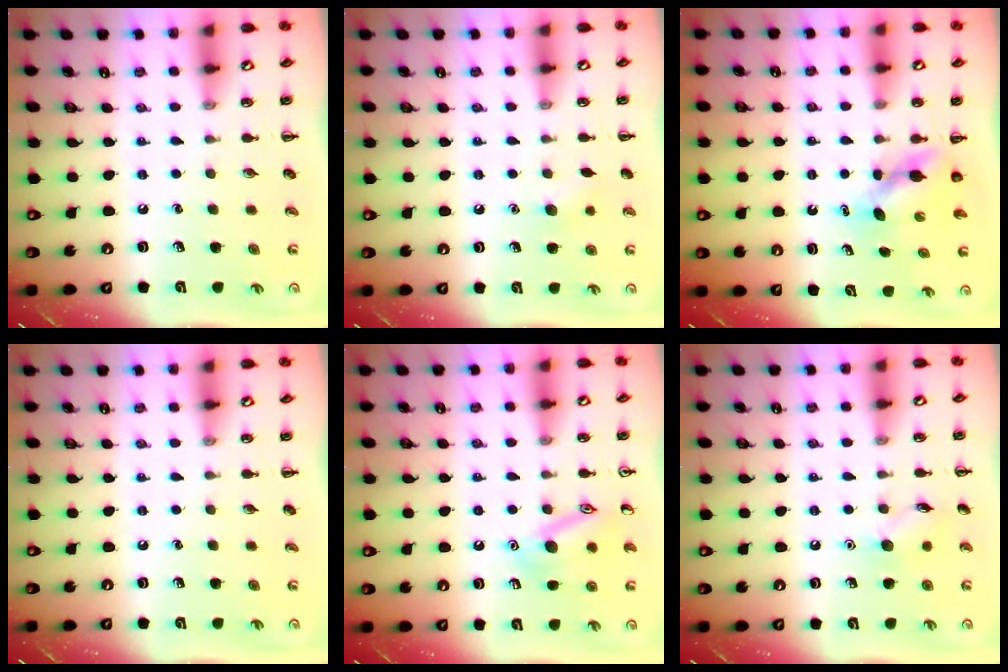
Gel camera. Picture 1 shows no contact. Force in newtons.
{"total": 5.9, "press": 5.6, "slide": 1.6}
{"total": 5.0, "press": 5.0, "slide": 0.3}
{"total": 0.0}
{"total": 12.6, "press": 12.6, "slide": 0.9}
{"total": 6.9, "press": 6.8, "slide": 1.3}